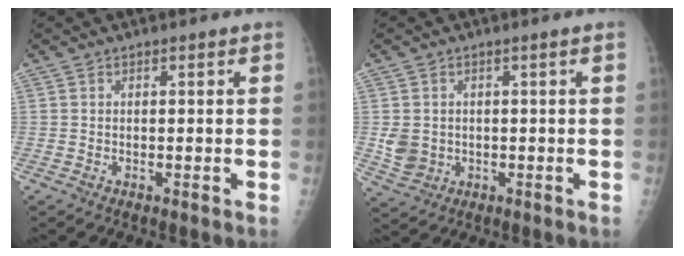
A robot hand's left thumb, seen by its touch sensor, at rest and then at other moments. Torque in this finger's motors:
{"motor_torque": [0.41, 0.38, 0.18, -0.34, 0.16]}